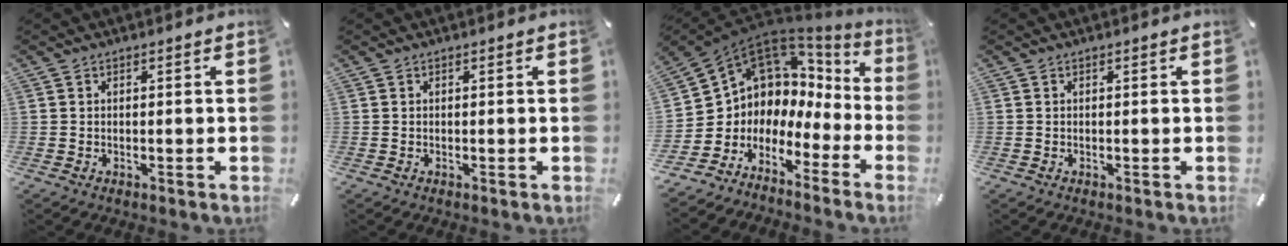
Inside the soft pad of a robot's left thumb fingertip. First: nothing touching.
{"total": 0.0}
{"total": 4.8, "force": [1.5, 4.4, -1.2], "torque": [-0.015, -0.062, 0.034]}
{"total": 0.0}